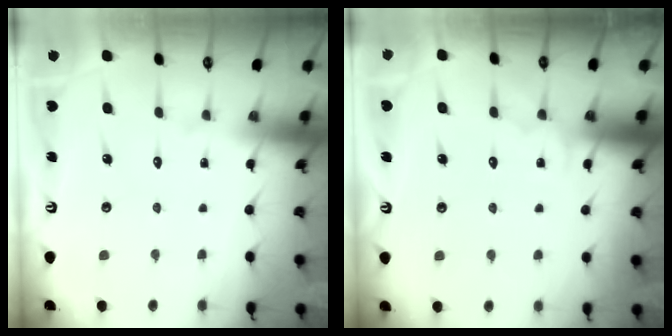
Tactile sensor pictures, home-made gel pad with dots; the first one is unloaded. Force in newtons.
{"total": 2.4, "press": 2.4, "slide": 0.2}